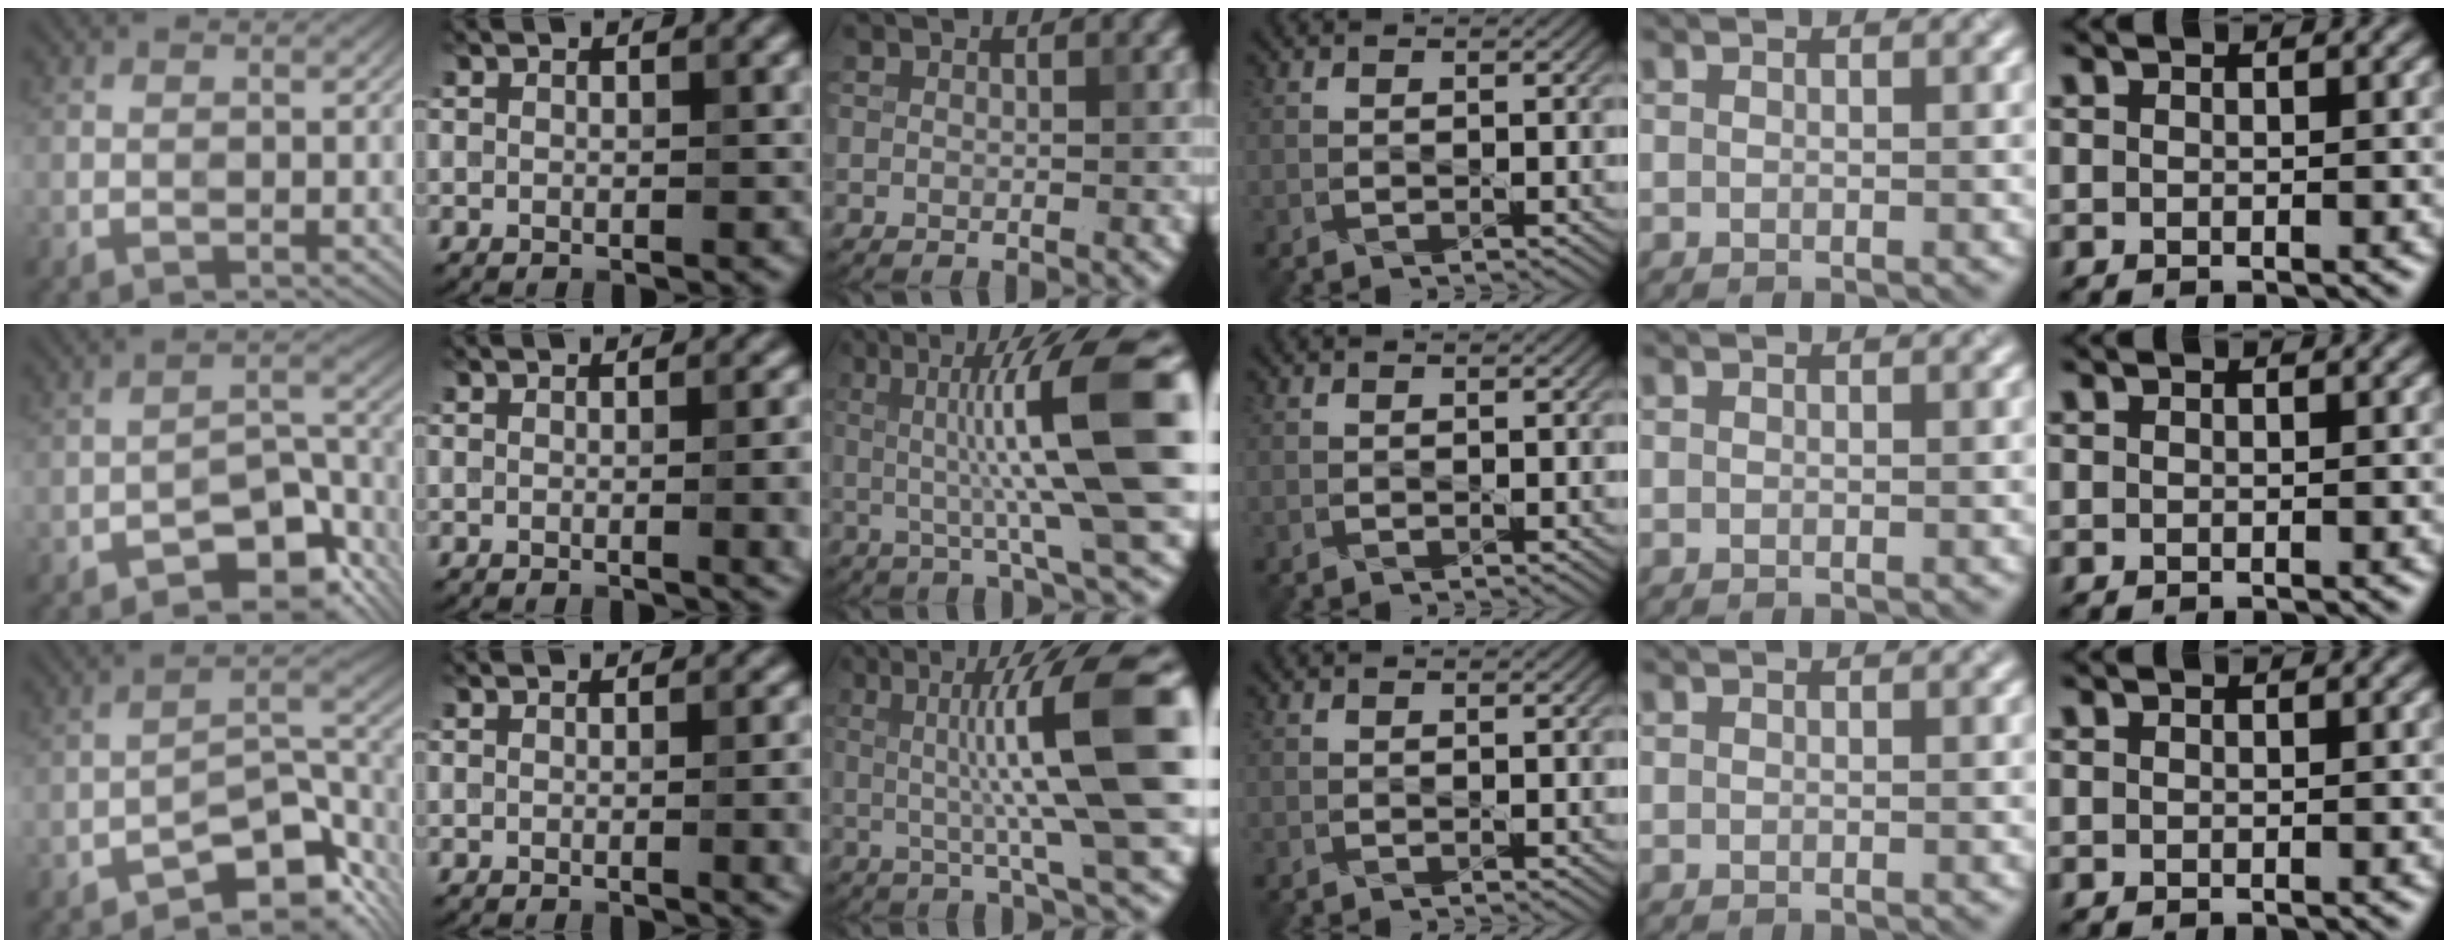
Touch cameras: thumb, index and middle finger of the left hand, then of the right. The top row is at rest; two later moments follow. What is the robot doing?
{"motion": "shake", "object": "plastic piggy bank"}